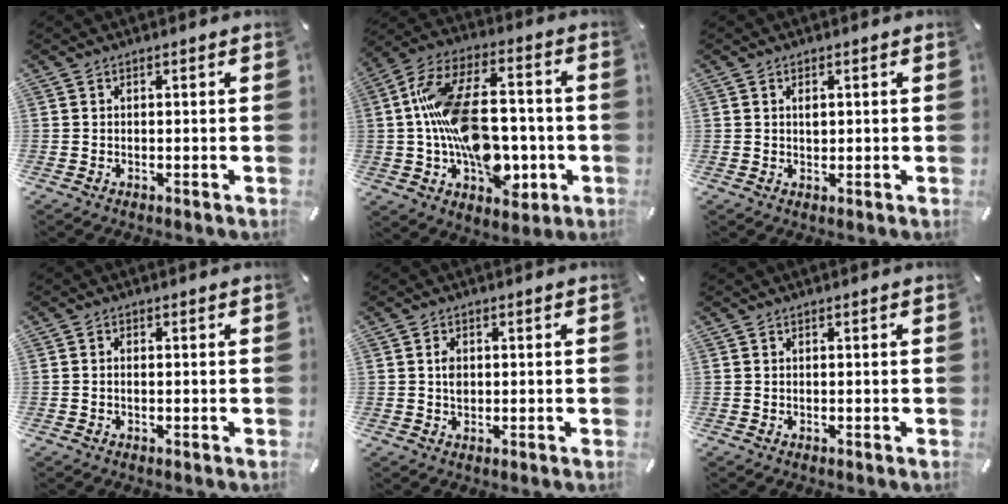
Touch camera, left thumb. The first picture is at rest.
{"total": 21.1, "force": [-2.7, 13.1, 16.3], "torque": [-0.305, 0.020, -0.042]}
{"total": 1.6, "force": [0.4, 1.1, 1.2], "torque": [-0.018, 0.000, 0.004]}
{"total": 1.0, "force": [-0.2, 0.6, 0.8], "torque": [-0.016, 0.002, -0.006]}
{"total": 2.6, "force": [0.2, 1.9, 1.8], "torque": [-0.040, 0.005, 0.003]}
{"total": 0.0}